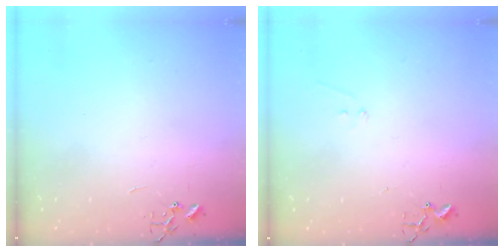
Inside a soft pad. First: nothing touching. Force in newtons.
{"total": 6.1, "press": 6.1, "slide": 0.5}